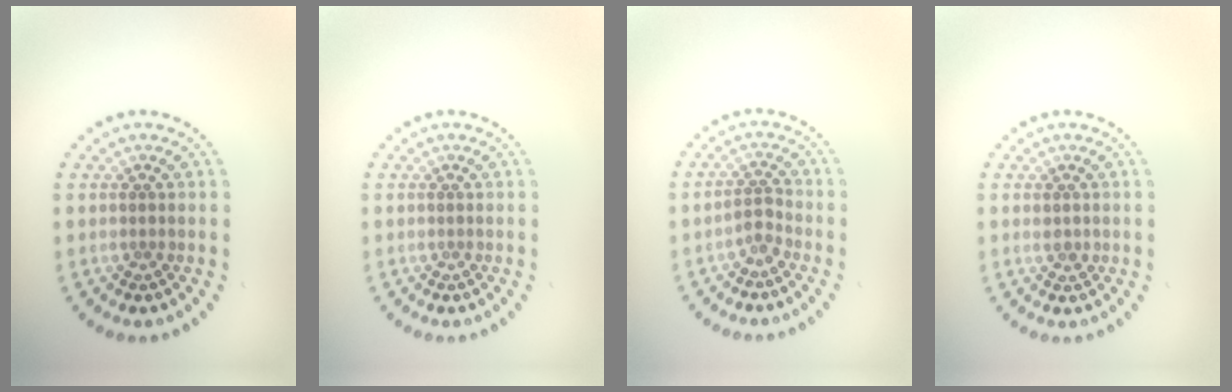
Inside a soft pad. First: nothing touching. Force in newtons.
{"total": 0.0}
{"total": 1.6, "press": 1.2, "slide": 1.1}
{"total": 1.0, "press": 0.9, "slide": 0.3}